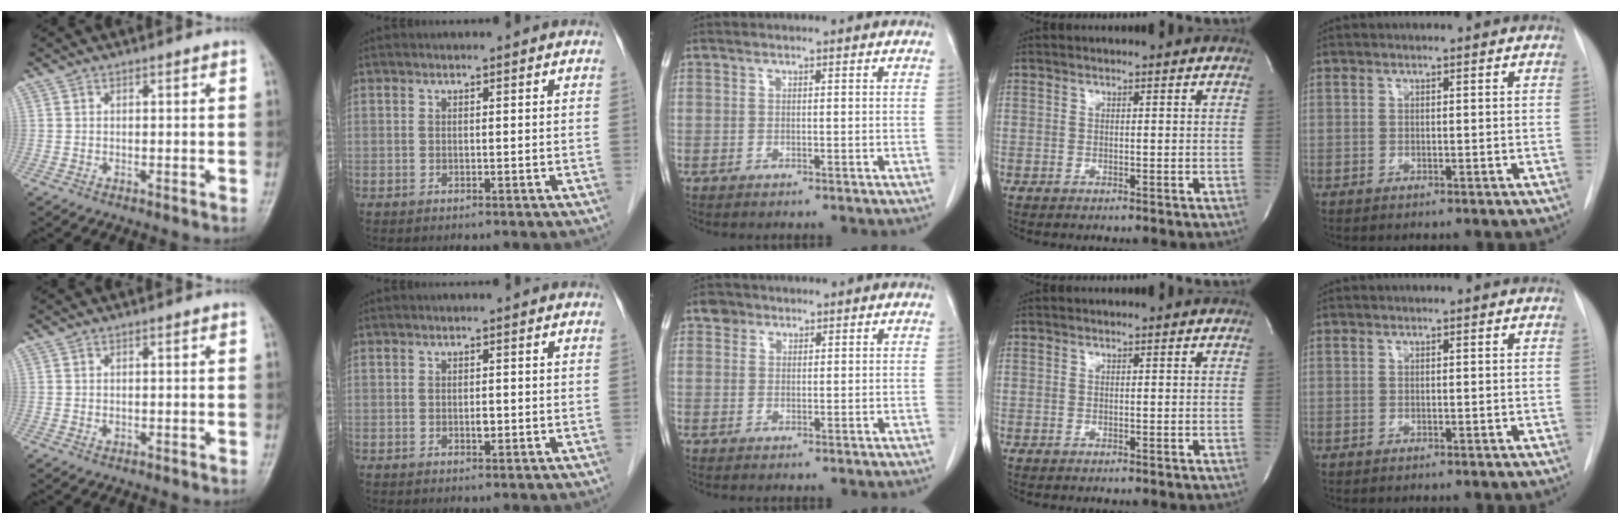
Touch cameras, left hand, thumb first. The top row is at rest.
{"thumb": {"total": 0.7, "force": [0.2, 0.4, 0.5], "torque": [-0.006, -0.001, 0.003]}, "index": {"total": 0.8, "force": [-0.4, 0.4, 0.6], "torque": [-0.013, -0.003, -0.005]}, "middle": {"total": 1.9, "force": [1.3, 1.4, 0.3], "torque": [-0.001, 0.003, 0.019]}}